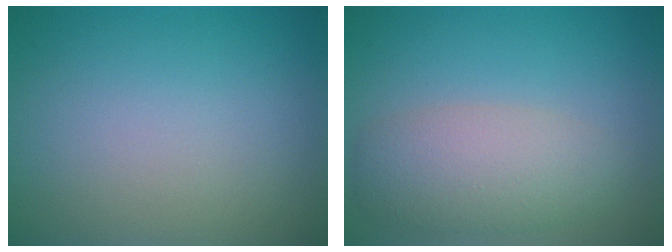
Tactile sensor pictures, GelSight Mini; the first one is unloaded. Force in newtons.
{"total": 4.5, "press": 4.5, "slide": 0.2}